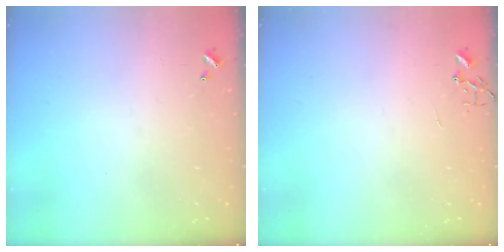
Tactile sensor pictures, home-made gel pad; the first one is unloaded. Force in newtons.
{"total": 0.0}